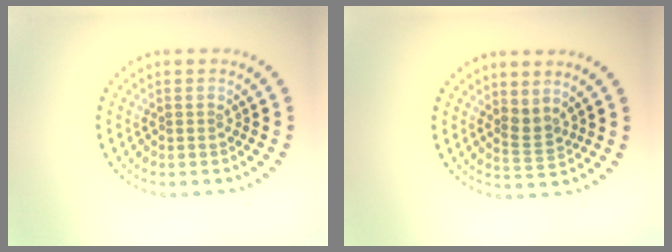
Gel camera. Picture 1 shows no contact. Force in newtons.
{"total": 1.7, "press": 1.2, "slide": 1.2}